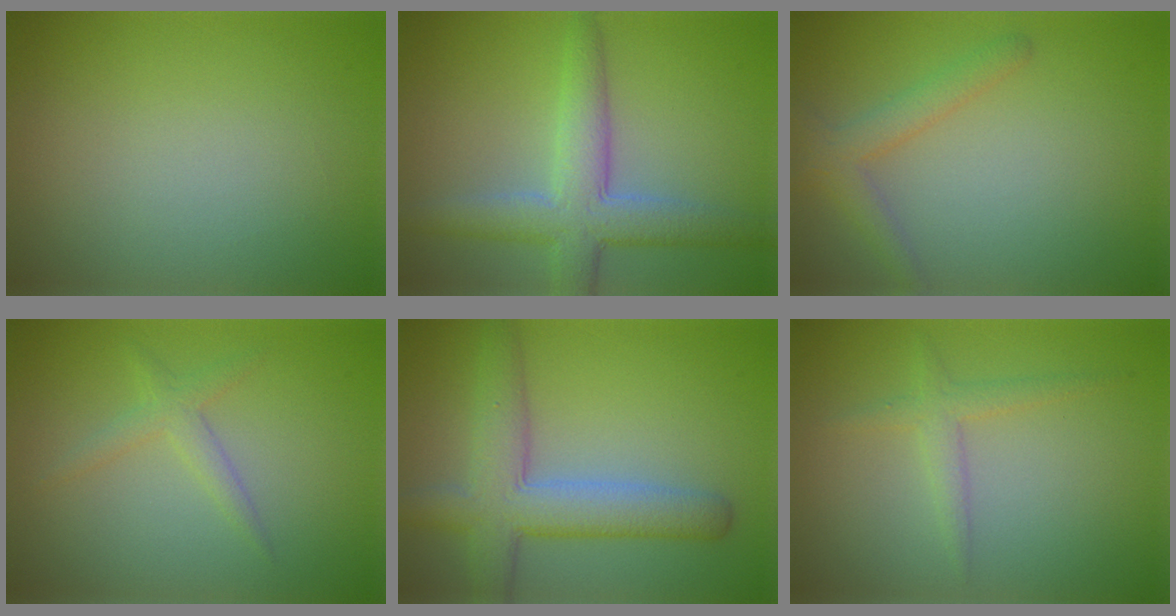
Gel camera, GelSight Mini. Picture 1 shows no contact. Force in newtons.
{"total": 5.6, "press": 5.6, "slide": 0.3}
{"total": 2.5, "press": 2.5, "slide": 0.2}
{"total": 1.7, "press": 1.7, "slide": 0.1}
{"total": 6.2, "press": 6.2, "slide": 0.2}
{"total": 1.7, "press": 1.7, "slide": 0.1}